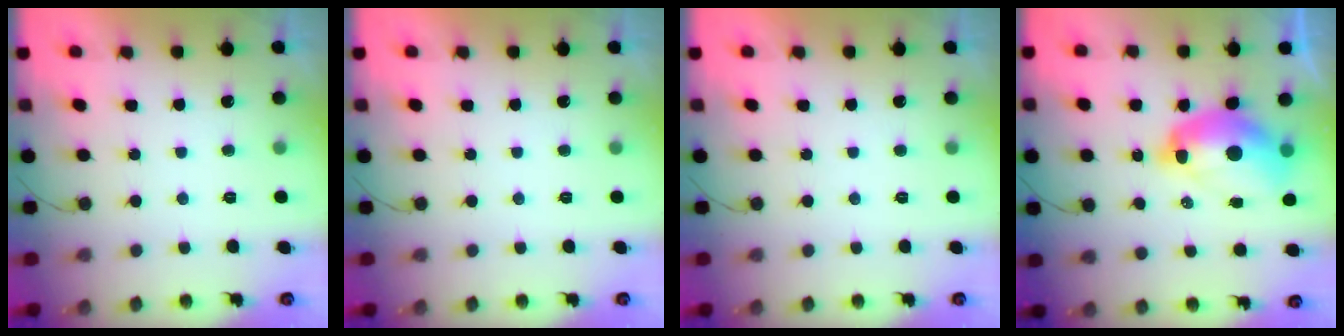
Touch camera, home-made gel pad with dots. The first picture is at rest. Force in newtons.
{"total": 0.0}
{"total": 0.0}
{"total": 13.5, "press": 13.4, "slide": 1.4}